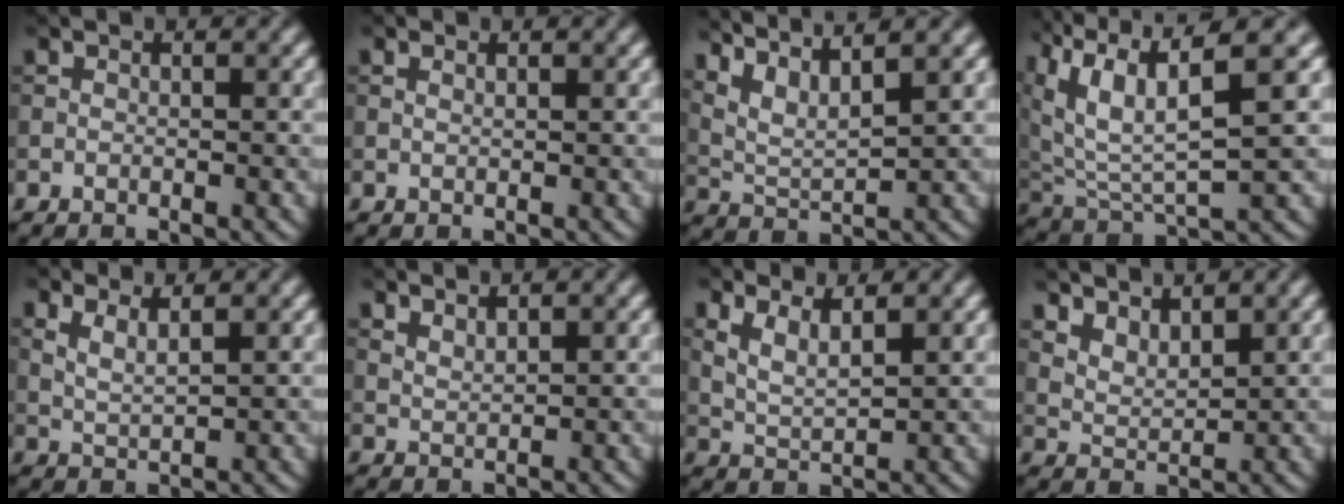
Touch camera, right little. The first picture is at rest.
{"total": 0.7, "force": [0.5, 0.2, 0.4], "torque": [-0.009, -0.005, 0.006]}
{"total": 5.6, "force": [4.1, 1.2, 3.5], "torque": [-0.076, 0.011, 0.068]}
{"total": 9.2, "force": [4.0, 3.7, 7.4], "torque": [-0.159, 0.002, 0.078]}
{"total": 2.2, "force": [1.5, 0.7, 1.5], "torque": [-0.033, -0.001, 0.032]}
{"total": 1.4, "force": [1.3, 0.3, 0.6], "torque": [-0.015, -0.003, 0.028]}
{"total": 3.2, "force": [1.9, 1.3, 2.2], "torque": [-0.051, -0.002, 0.039]}
{"total": 3.5, "force": [2.9, 1.2, 1.6], "torque": [-0.035, -0.005, 0.058]}